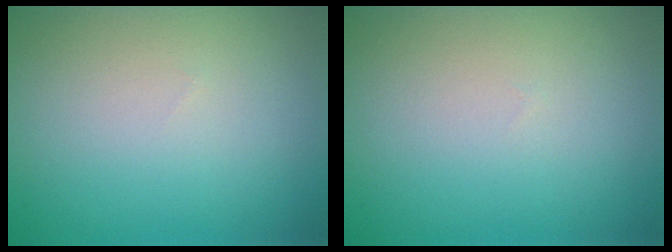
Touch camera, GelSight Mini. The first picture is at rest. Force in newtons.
{"total": 0.0}